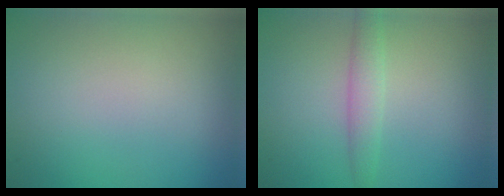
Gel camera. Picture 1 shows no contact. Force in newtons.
{"total": 2.1, "press": 2.1, "slide": 0.1}